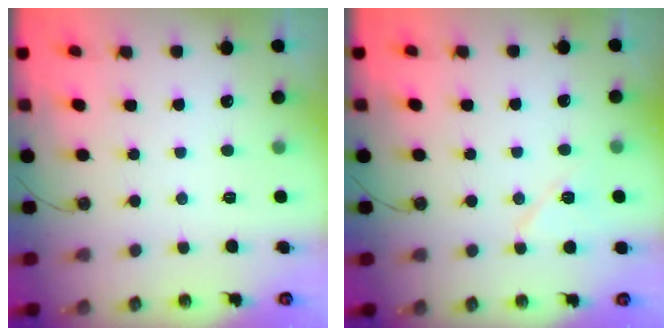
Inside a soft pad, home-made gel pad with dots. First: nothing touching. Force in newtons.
{"total": 7.5, "press": 7.3, "slide": 1.8}